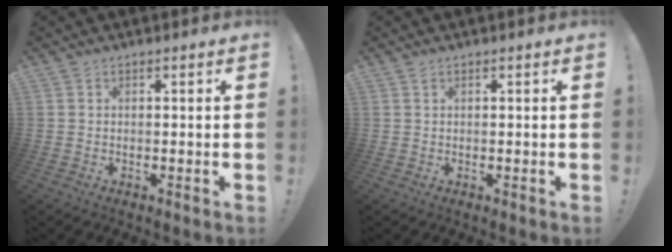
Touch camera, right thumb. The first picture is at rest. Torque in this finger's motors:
{"motor_torque": [0.02, -0.08, 0.14, -0.05, -0.04]}